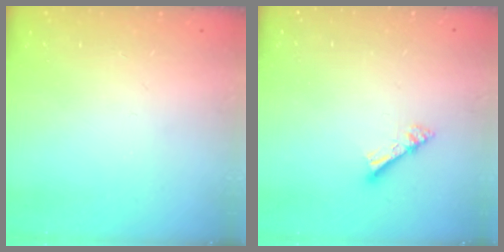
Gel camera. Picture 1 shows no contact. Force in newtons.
{"total": 5.0, "press": 5.0, "slide": 0.3}